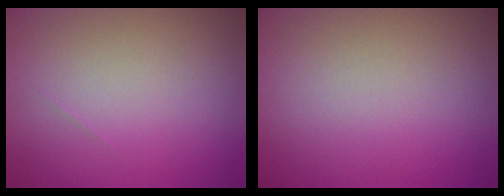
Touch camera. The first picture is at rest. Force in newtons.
{"total": 0.0}